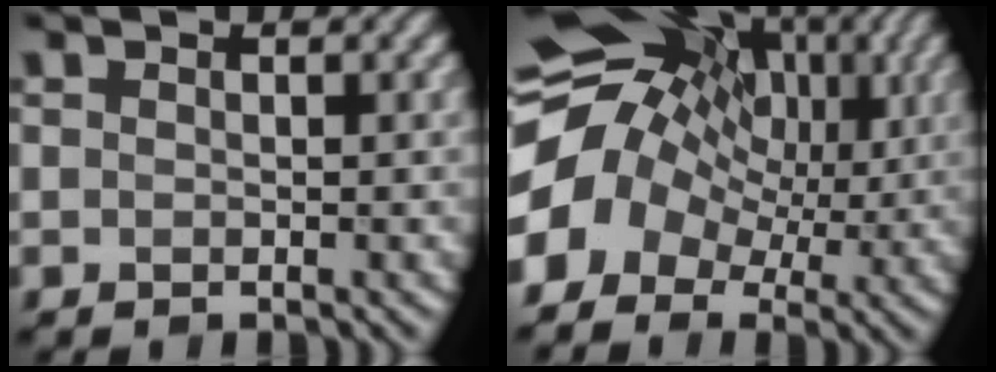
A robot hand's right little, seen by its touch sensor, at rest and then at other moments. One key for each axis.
{"total": 14.2, "fx": 2.2, "fy": 11.0, "fz": 8.6, "tx": -0.155, "ty": 0.011, "tz": 0.023}